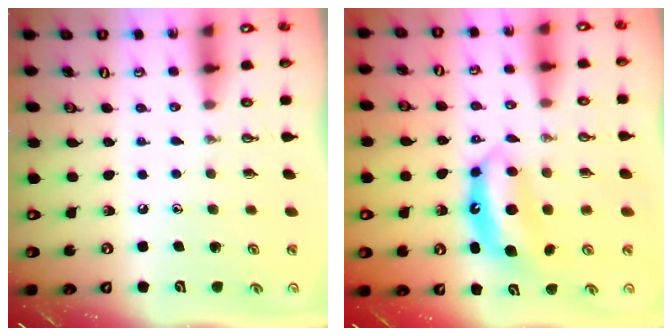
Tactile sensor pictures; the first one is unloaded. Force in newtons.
{"total": 6.9, "press": 6.9, "slide": 0.5}